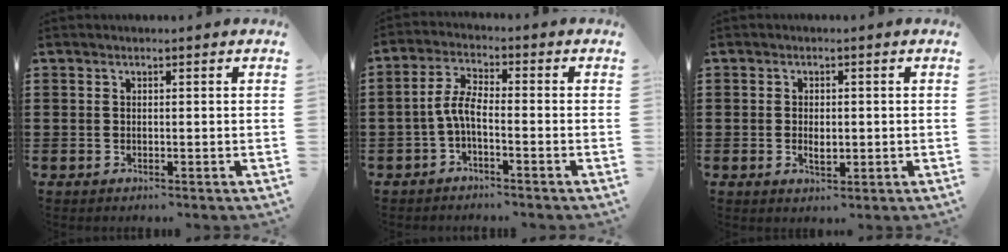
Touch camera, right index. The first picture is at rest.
{"total": 4.4, "force": [-1.6, 1.4, 3.9], "torque": [-0.093, 0.001, -0.038]}
{"total": 2.3, "force": [-0.3, 1.1, 2.0], "torque": [-0.028, -0.001, -0.007]}